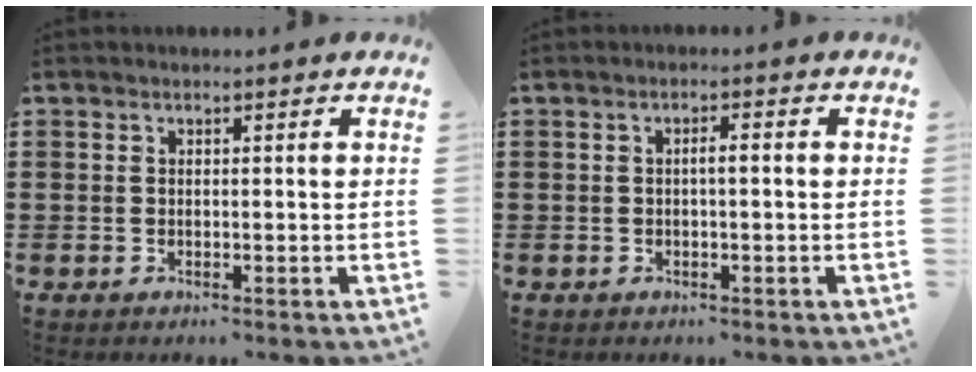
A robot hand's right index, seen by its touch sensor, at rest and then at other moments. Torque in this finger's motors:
{"motor_torque": [0.65, 0.24, 0.05, 0.06]}